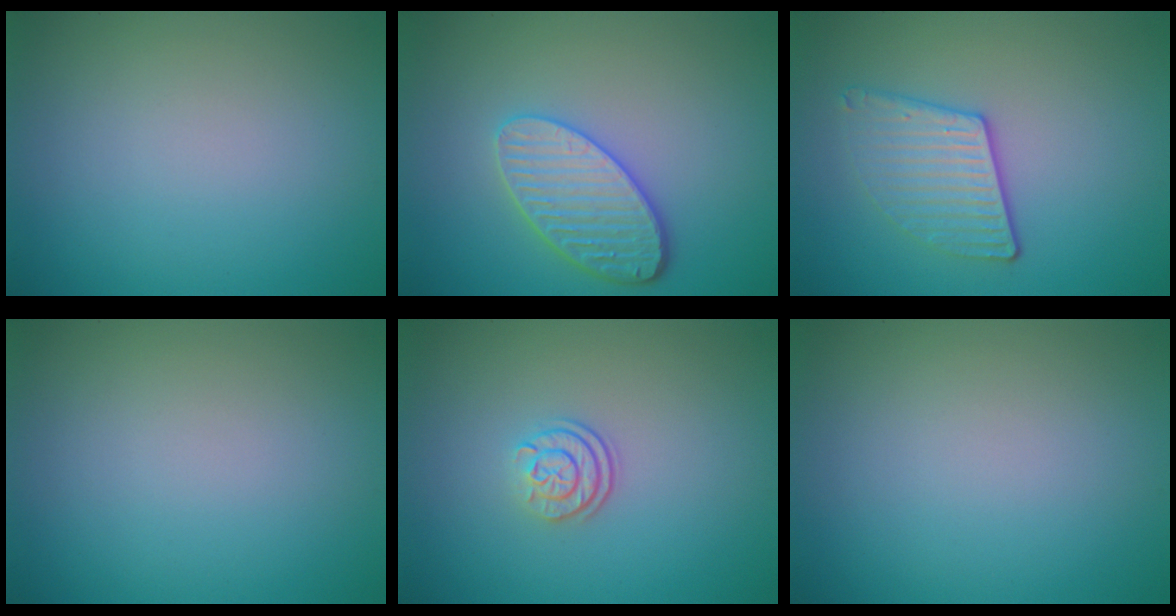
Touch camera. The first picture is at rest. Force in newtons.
{"total": 4.3, "press": 3.8, "slide": 2.0}
{"total": 3.3, "press": 2.9, "slide": 1.6}
{"total": 0.0}
{"total": 2.4, "press": 1.8, "slide": 1.6}
{"total": 0.0}